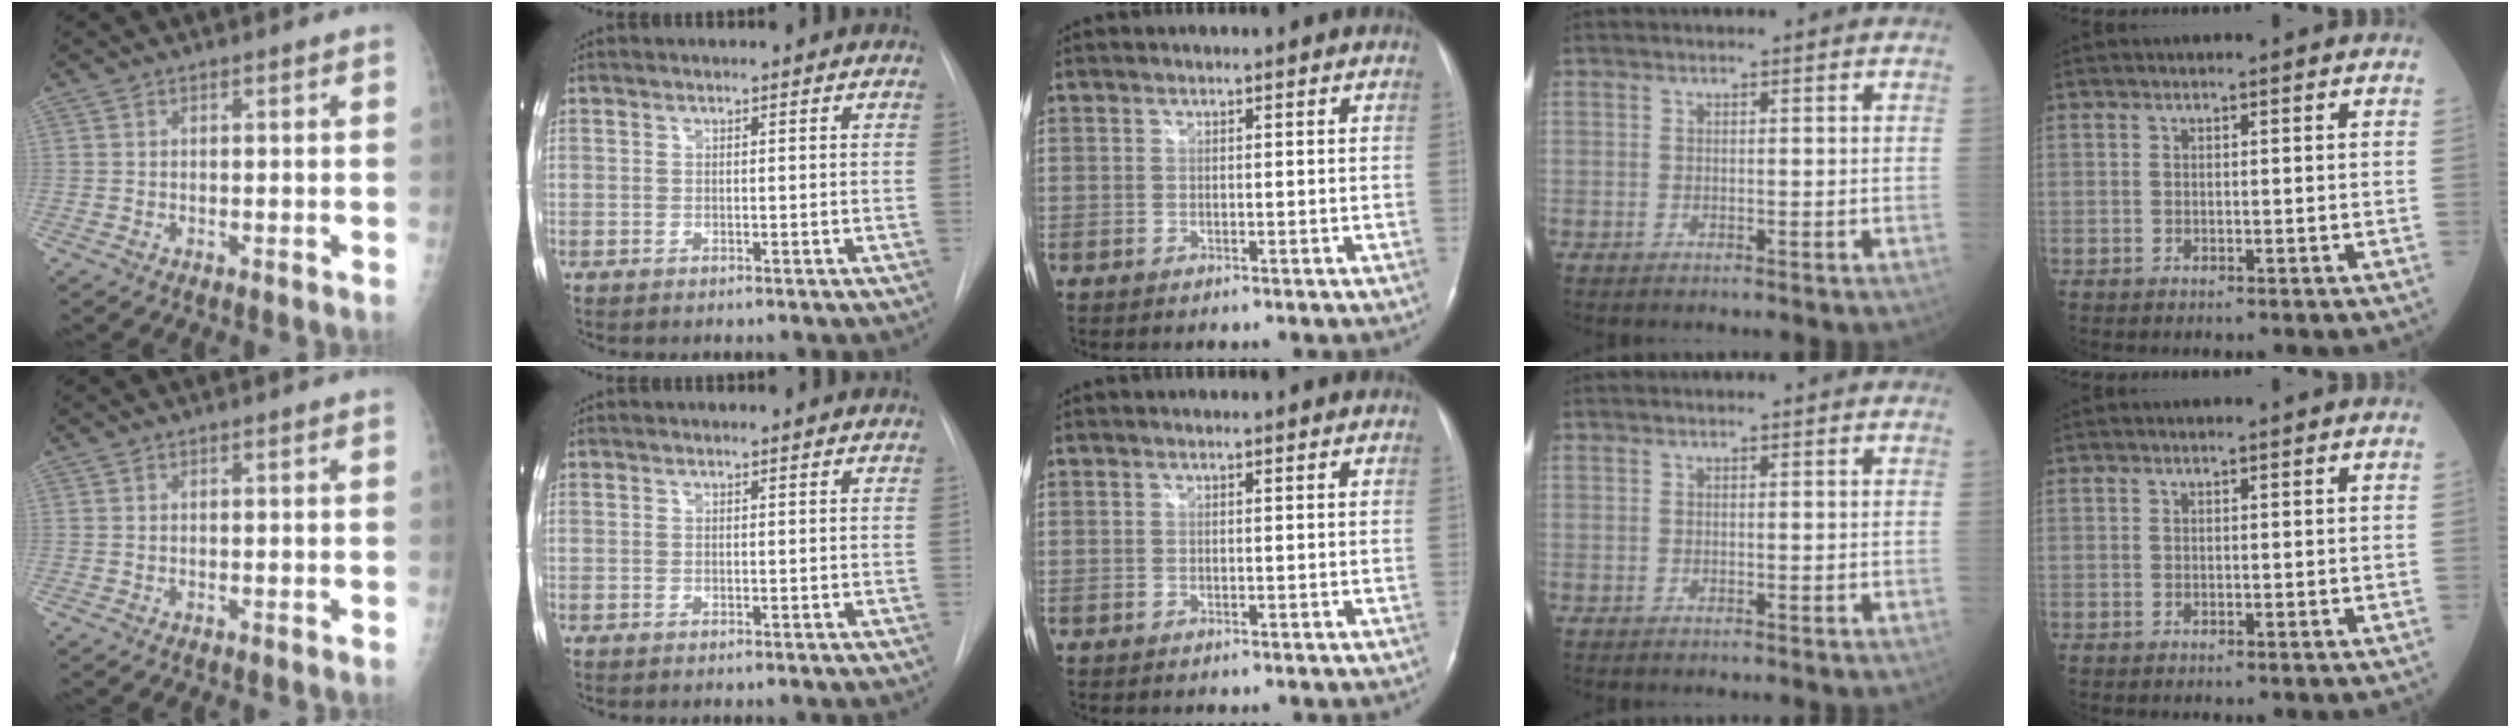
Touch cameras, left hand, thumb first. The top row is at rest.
{}